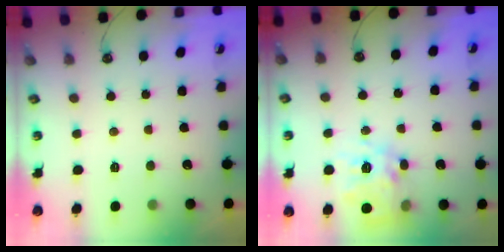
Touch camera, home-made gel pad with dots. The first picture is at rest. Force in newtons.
{"total": 14.0, "press": 14.0, "slide": 1.2}